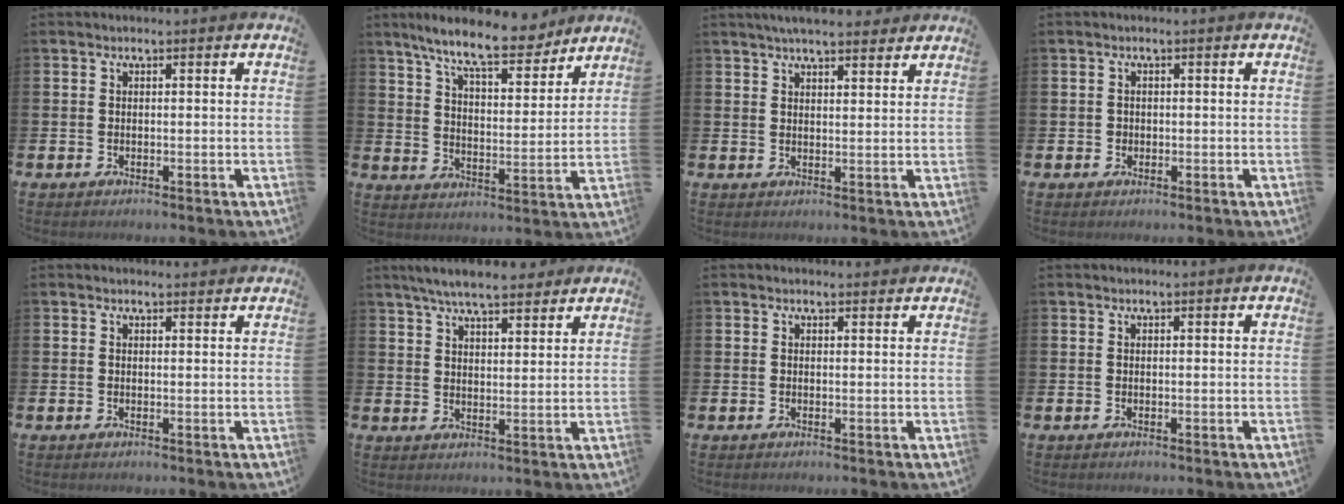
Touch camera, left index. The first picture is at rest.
{"total": 10.1, "force": [8.8, 1.8, 4.6], "torque": [-0.108, -0.043, 0.155]}
{"total": 4.2, "force": [4.0, 0.5, 1.2], "torque": [-0.031, -0.012, 0.073]}
{"total": 0.8, "force": [0.1, 0.8, 0.1], "torque": [-0.003, 0.007, -0.001]}
{"total": 1.0, "force": [1.0, 0.2, 0.1], "torque": [0.005, 0.000, 0.017]}
{"total": 6.5, "force": [6.1, 1.0, 2.1], "torque": [-0.048, -0.022, 0.108]}
{"total": 0.8, "force": [0.8, 0.2, 0.2], "torque": [0.004, 0.000, 0.013]}
{"total": 0.0}